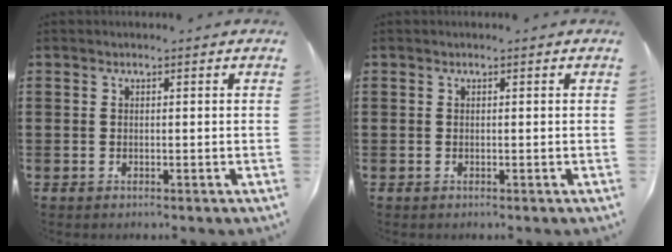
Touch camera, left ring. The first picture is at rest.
{"total": 0.0}